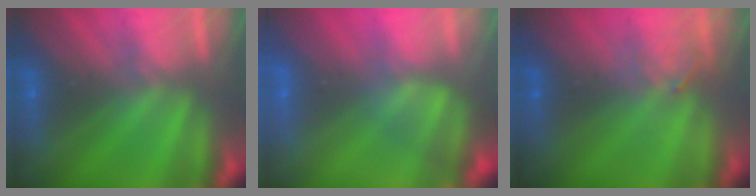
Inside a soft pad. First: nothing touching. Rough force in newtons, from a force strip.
{"total": 3.5}
{"total": 3.9}